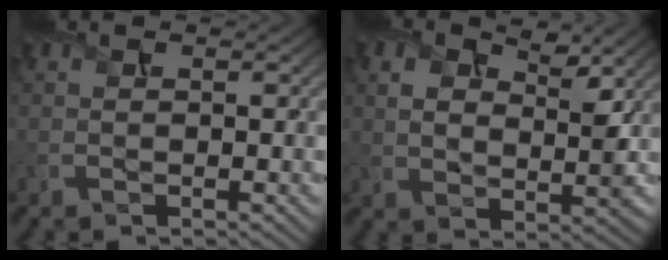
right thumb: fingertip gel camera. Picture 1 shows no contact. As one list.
[{"total": 6.9, "force": [3.2, 4.1, 4.5], "torque": [-0.084, -0.005, 0.054]}]